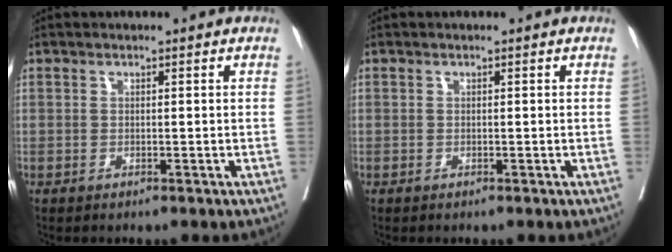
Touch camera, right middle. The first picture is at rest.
{"total": 0.0}